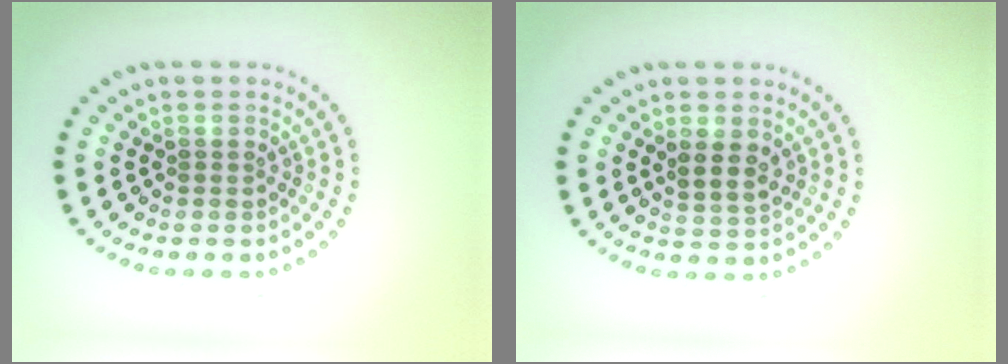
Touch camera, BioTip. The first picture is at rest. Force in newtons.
{"total": 2.2, "press": 2.0, "slide": 0.9}